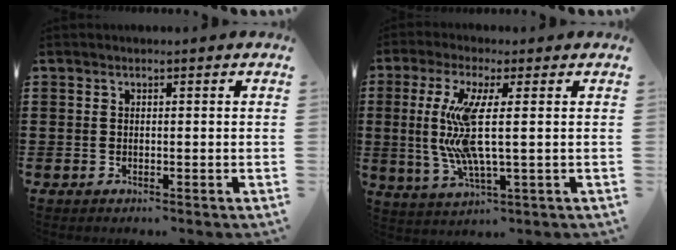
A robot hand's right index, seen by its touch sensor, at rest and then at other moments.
{"total": 9.5, "force": [0.9, 1.4, 9.3], "torque": [-0.206, -0.021, 0.006]}